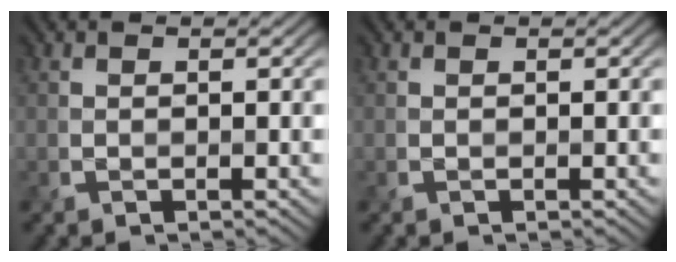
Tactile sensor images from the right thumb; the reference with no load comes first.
{"total": 0.0}